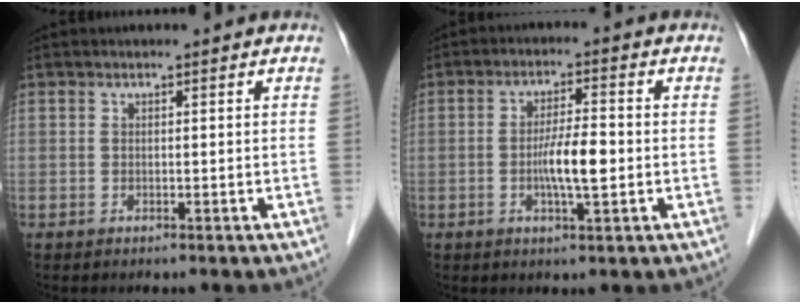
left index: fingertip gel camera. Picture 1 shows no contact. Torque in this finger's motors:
{"motor_torque": [1.00, 0.68, 0.20, 0.06]}